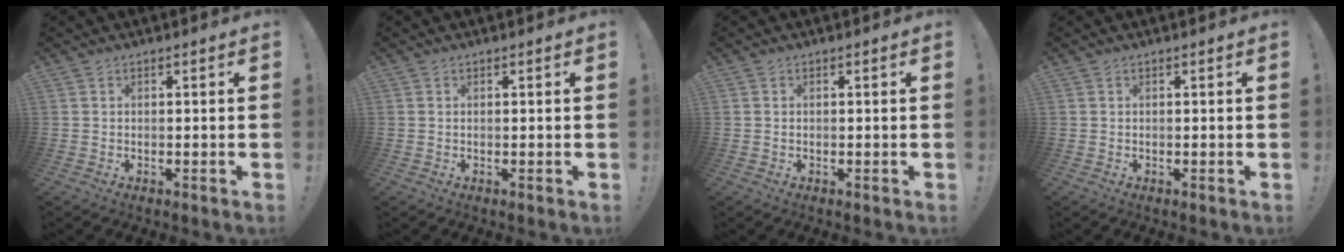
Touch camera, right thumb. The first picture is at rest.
{"total": 0.0}
{"total": 0.0}
{"total": 0.0}